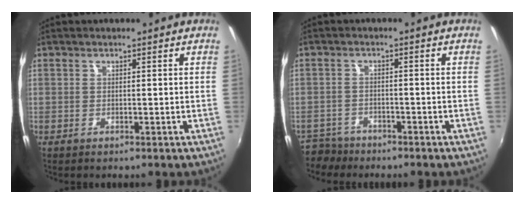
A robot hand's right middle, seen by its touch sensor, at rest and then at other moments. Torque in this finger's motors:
{"motor_torque": [-0.27, -0.28, -0.05, -0.01]}